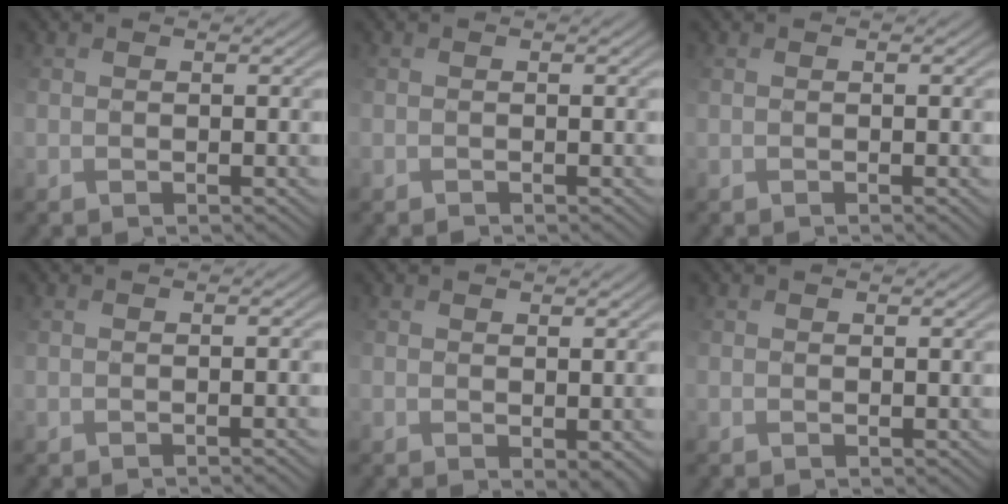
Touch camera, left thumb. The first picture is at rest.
{"total": 0.5, "force": [-0.4, -0.3, -0.1], "torque": [0.009, 0.002, -0.008]}
{"total": 0.9, "force": [-0.2, 0.0, 0.9], "torque": [-0.013, -0.003, 0.005]}
{"total": 1.6, "force": [-0.7, 0.3, 1.4], "torque": [-0.003, 0.003, 0.008]}
{"total": 3.5, "force": [-1.0, 1.9, 2.7], "torque": [-0.051, -0.014, -0.011]}
{"total": 0.6, "force": [0.3, 0.5, 0.1], "torque": [-0.005, 0.000, 0.004]}